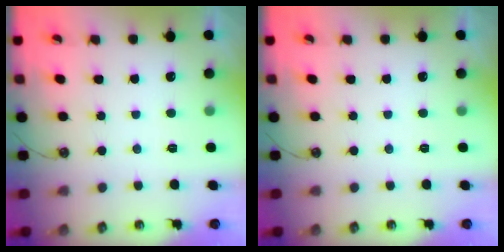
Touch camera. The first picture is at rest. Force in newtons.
{"total": 0.0}